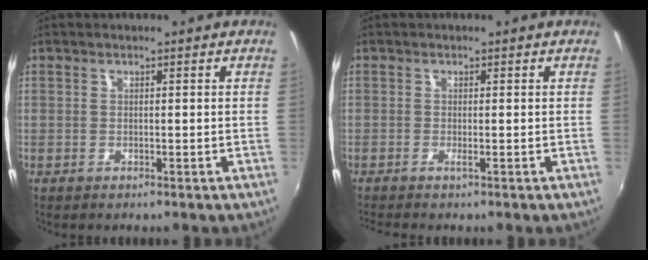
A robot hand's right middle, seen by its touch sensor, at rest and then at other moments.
{"total": 1.0, "force": [-0.7, -0.3, 0.7], "torque": [-0.016, -0.001, -0.016]}